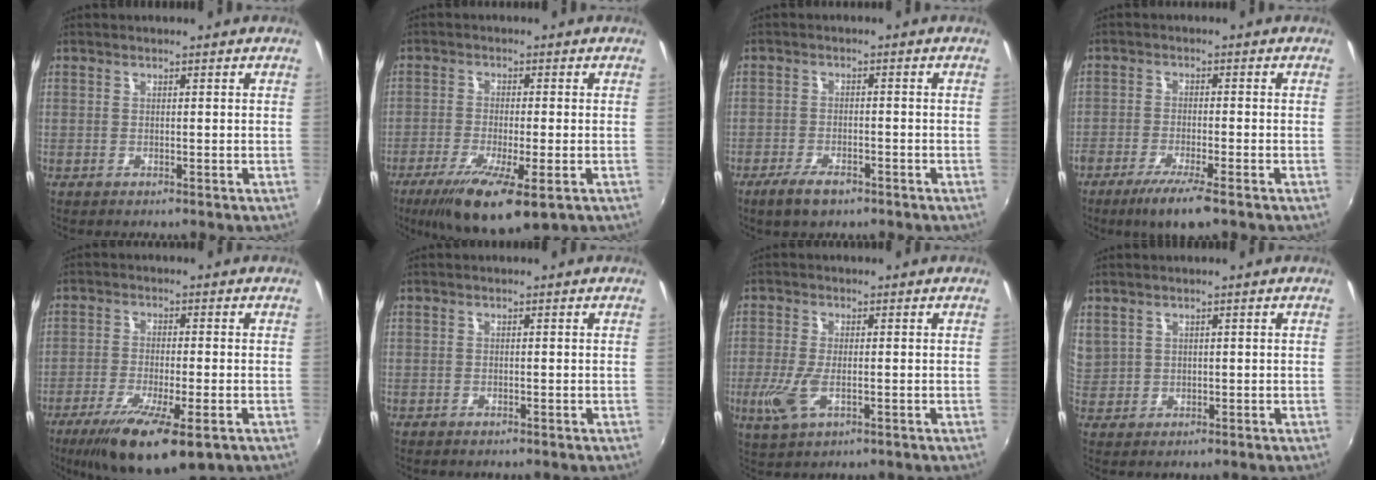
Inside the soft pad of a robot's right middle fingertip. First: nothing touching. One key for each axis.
{"total": 12.2, "fx": -6.5, "fy": 2.6, "fz": 10.0, "tx": -0.199, "ty": -0.042, "tz": -0.106}
{"total": 5.2, "fx": -3.6, "fy": 2.0, "fz": 3.1, "tx": -0.082, "ty": -0.011, "tz": -0.064}
{"total": 7.0, "fx": -4.9, "fy": 0.8, "fz": 5.0, "tx": -0.113, "ty": -0.019, "tz": -0.086}
{"total": 13.3, "fx": -7.5, "fy": 2.9, "fz": 10.6, "tx": -0.206, "ty": -0.045, "tz": -0.123}
{"total": 0.0}
{"total": 6.2, "fx": -1.5, "fy": 2.5, "fz": 5.4, "tx": -0.123, "ty": -0.014, "tz": -0.028}
{"total": 4.9, "fx": 2.4, "fy": 4.0, "fz": 1.3, "tx": -0.025, "ty": 0.012, "tz": 0.058}